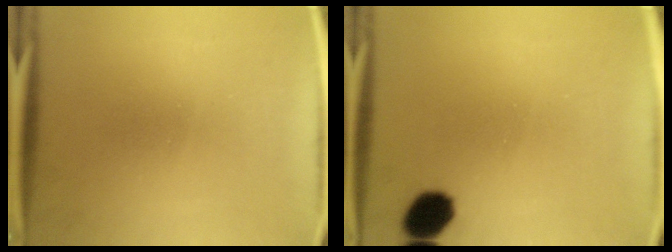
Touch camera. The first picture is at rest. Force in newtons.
{"total": 7.1}